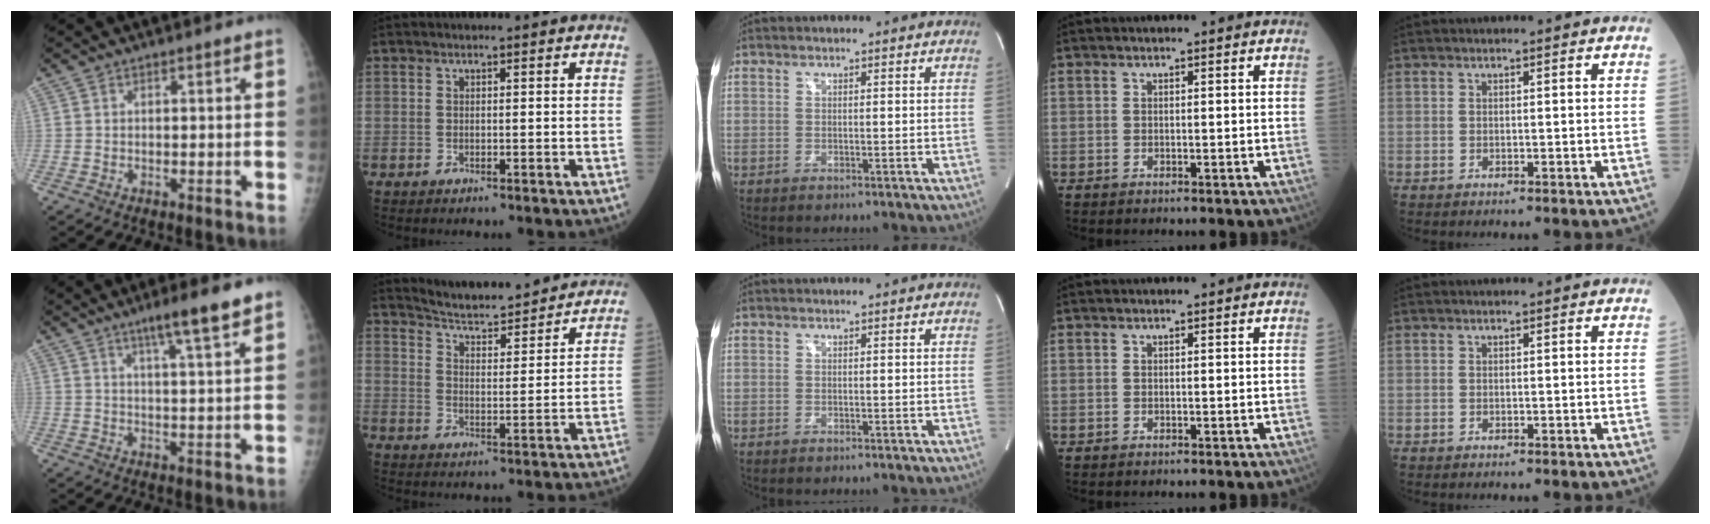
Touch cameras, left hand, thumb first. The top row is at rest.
{"thumb": {"total": 8.1, "force": [5.2, 0.3, 6.2], "torque": [-0.095, -0.022, 0.079]}, "index": {"total": 13.7, "force": [13.1, 1.2, 3.9], "torque": [-0.061, 0.003, 0.184]}}